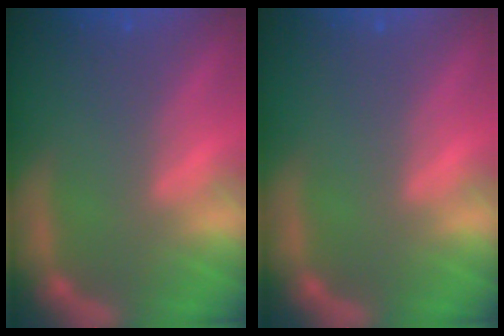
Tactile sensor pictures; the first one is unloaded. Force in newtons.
{"total": 0.0}